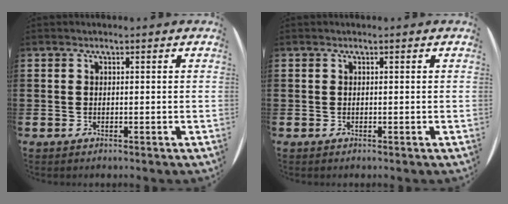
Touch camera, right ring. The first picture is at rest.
{"total": 0.0}